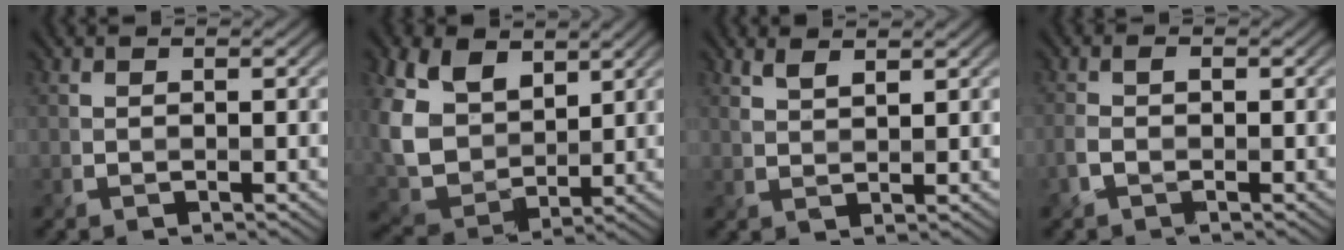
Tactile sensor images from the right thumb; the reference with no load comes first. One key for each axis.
{"total": 11.3, "fx": 4.1, "fy": 7.7, "fz": 7.1, "tx": -0.195, "ty": 0.000, "tz": 0.082}
{"total": 2.1, "fx": 1.6, "fy": 0.3, "fz": 1.4, "tx": -0.035, "ty": 0.001, "tz": 0.037}
{"total": 1.9, "fx": -1.0, "fy": 0.8, "fz": 1.4, "tx": -0.028, "ty": 0.002, "tz": -0.024}